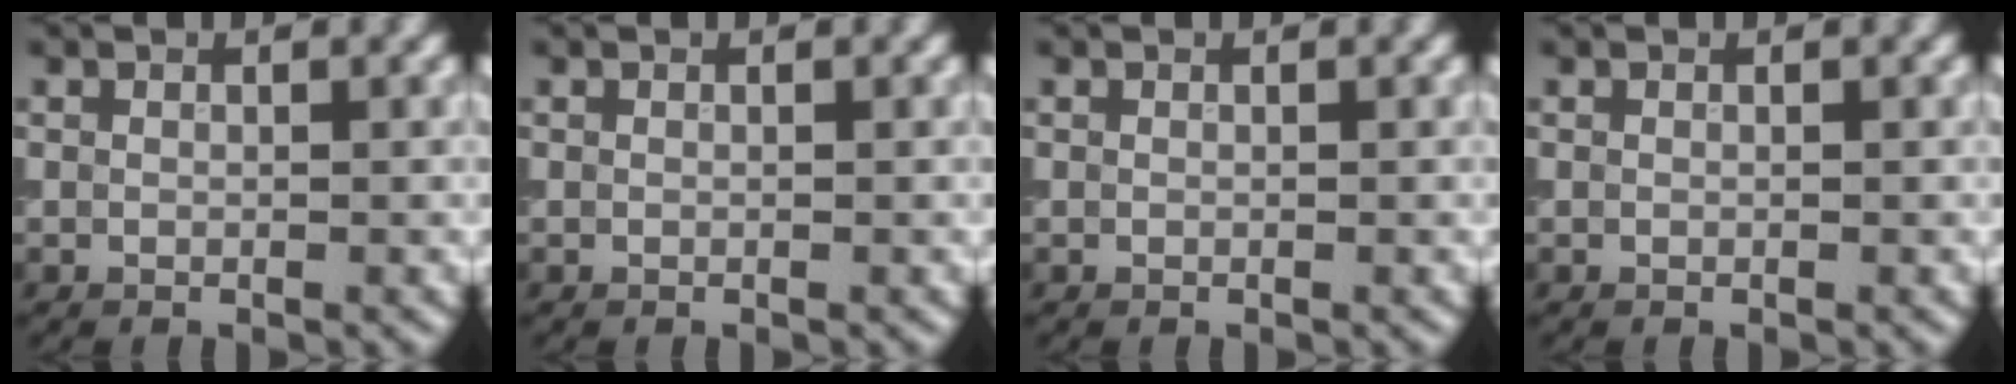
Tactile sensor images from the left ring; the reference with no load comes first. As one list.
[{"total": 0.0}, {"total": 0.0}, {"total": 0.0}]